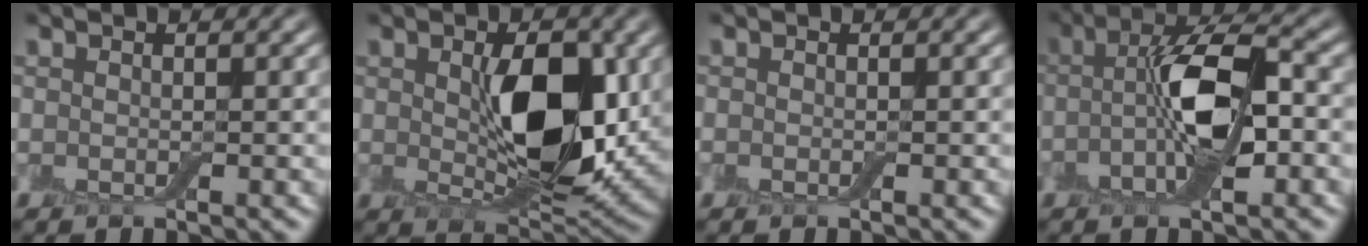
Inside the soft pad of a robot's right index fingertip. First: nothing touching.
{"total": 7.6, "force": [0.6, 3.8, 6.5], "torque": [-0.107, -0.010, 0.017]}
{"total": 0.0}
{"total": 7.3, "force": [-1.1, 2.7, 6.7], "torque": [-0.127, 0.009, -0.025]}